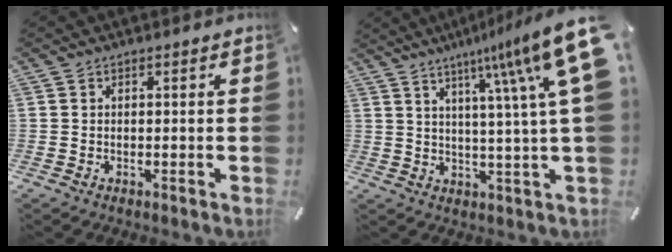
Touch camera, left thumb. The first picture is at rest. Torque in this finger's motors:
{"motor_torque": [2.52, 2.48, 1.42, -1.35, 0.51]}